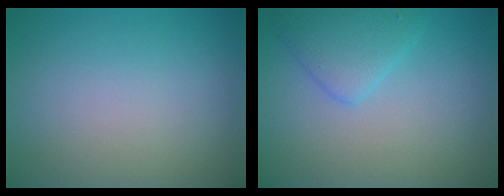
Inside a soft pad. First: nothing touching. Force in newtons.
{"total": 2.8, "press": 2.8, "slide": 0.2}